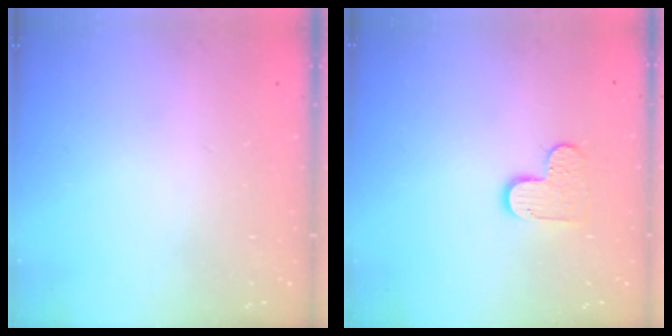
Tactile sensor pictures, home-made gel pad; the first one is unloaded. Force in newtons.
{"total": 5.6, "press": 5.6, "slide": 0.3}